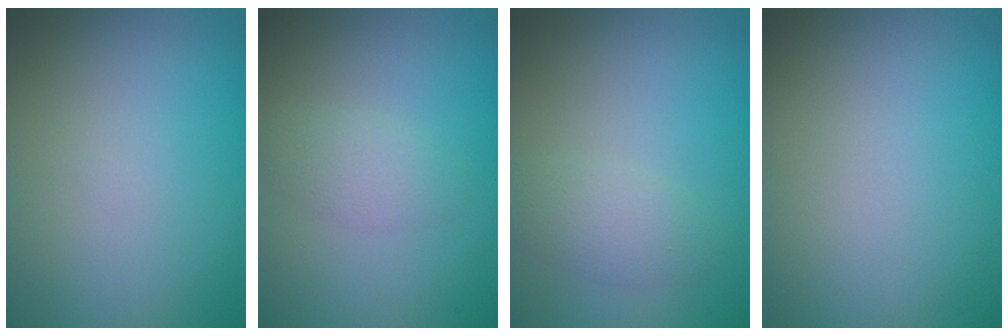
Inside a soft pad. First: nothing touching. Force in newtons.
{"total": 1.9, "press": 1.9, "slide": 0.0}
{"total": 2.1, "press": 2.1, "slide": 0.1}
{"total": 0.0}